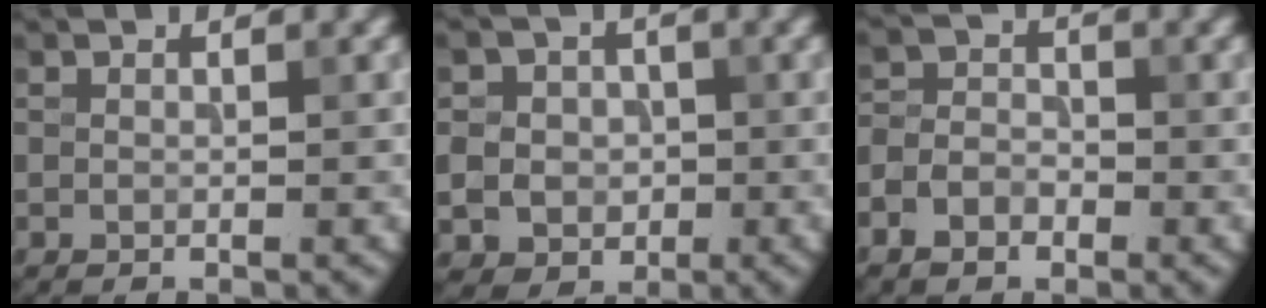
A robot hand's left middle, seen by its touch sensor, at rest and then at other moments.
{"total": 5.6, "force": [-0.2, 5.2, 2.0], "torque": [-0.040, 0.012, -0.020]}
{"total": 3.5, "force": [-2.1, 2.3, 1.6], "torque": [-0.022, -0.004, -0.049]}